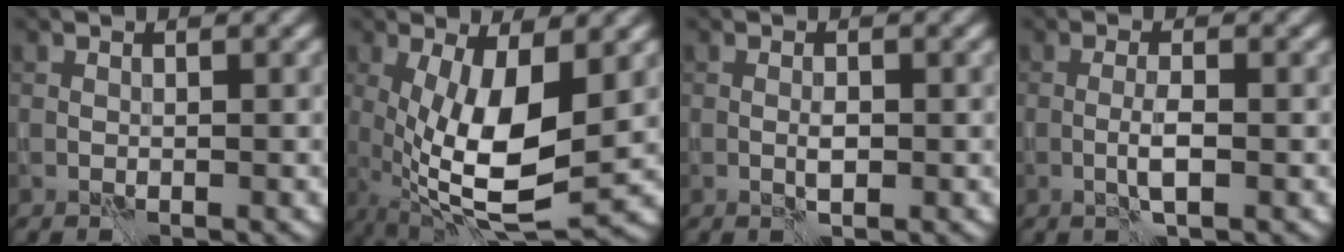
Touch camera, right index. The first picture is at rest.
{"total": 10.2, "force": [-0.6, 3.6, 9.5], "torque": [-0.176, -0.018, -0.011]}
{"total": 0.9, "force": [-0.3, 0.3, 0.8], "torque": [-0.015, -0.001, -0.006]}
{"total": 1.8, "force": [-0.6, 0.0, 1.6], "torque": [-0.032, 0.000, -0.013]}